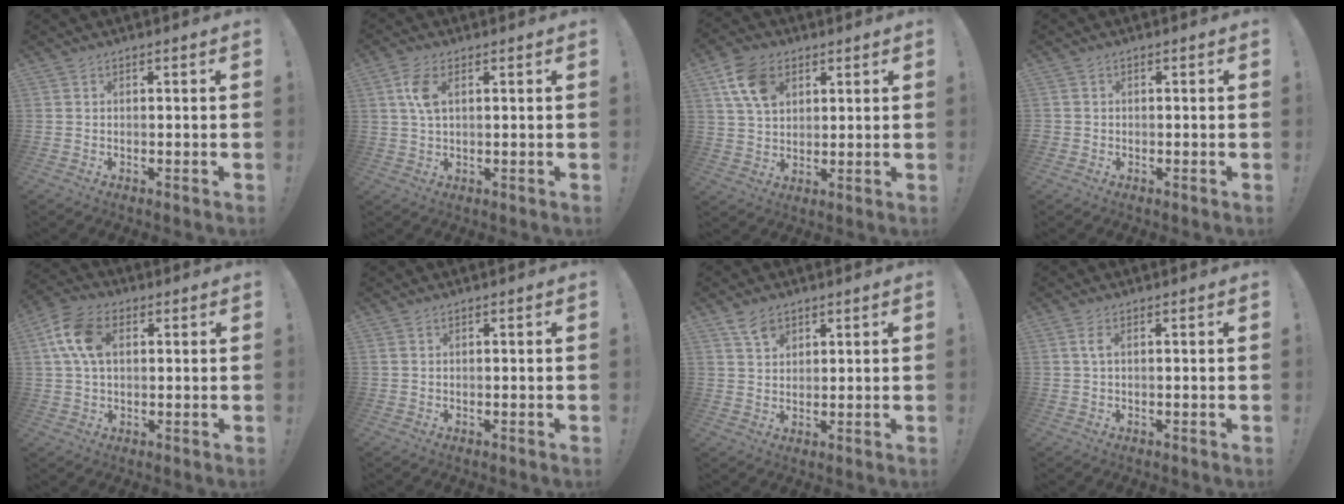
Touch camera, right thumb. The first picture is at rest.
{"total": 6.2, "force": [1.9, 3.0, 5.1], "torque": [-0.111, 0.000, 0.031]}
{"total": 11.5, "force": [5.2, 7.8, 6.7], "torque": [-0.120, -0.006, 0.101]}
{"total": 1.0, "force": [-0.2, 1.0, 0.2], "torque": [-0.007, 0.005, -0.002]}
{"total": 12.3, "force": [3.2, 8.0, 8.7], "torque": [-0.173, 0.011, 0.063]}
{"total": 0.9, "force": [0.5, 0.3, 0.6], "torque": [-0.018, 0.004, 0.011]}
{"total": 4.9, "force": [3.3, 2.9, 2.2], "torque": [-0.026, -0.015, 0.059]}
{"total": 2.2, "force": [0.7, 0.5, 2.1], "torque": [-0.040, 0.002, 0.011]}